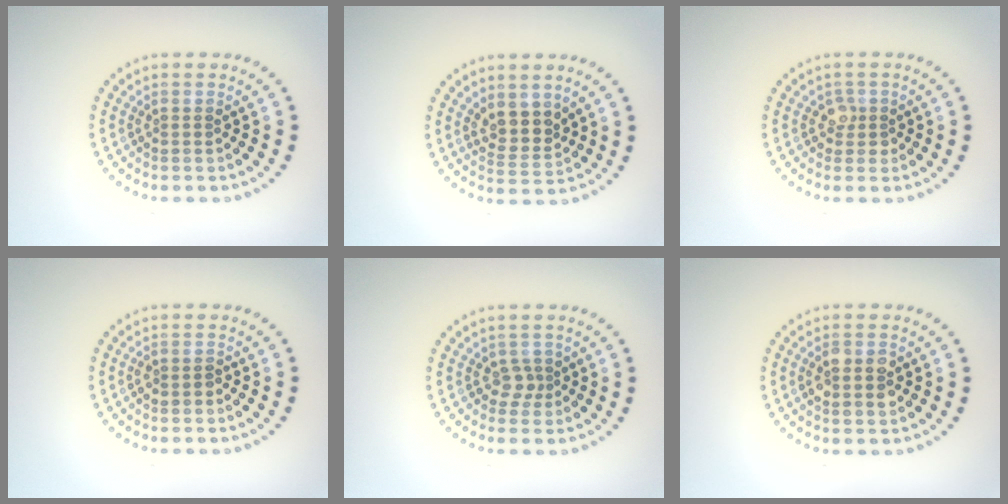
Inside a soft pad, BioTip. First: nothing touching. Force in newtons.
{"total": 2.9, "press": 2.5, "slide": 1.5}
{"total": 1.5, "press": 1.3, "slide": 0.8}
{"total": 0.9, "press": 0.8, "slide": 0.4}
{"total": 1.3, "press": 1.1, "slide": 0.8}
{"total": 2.7, "press": 2.7, "slide": 0.2}